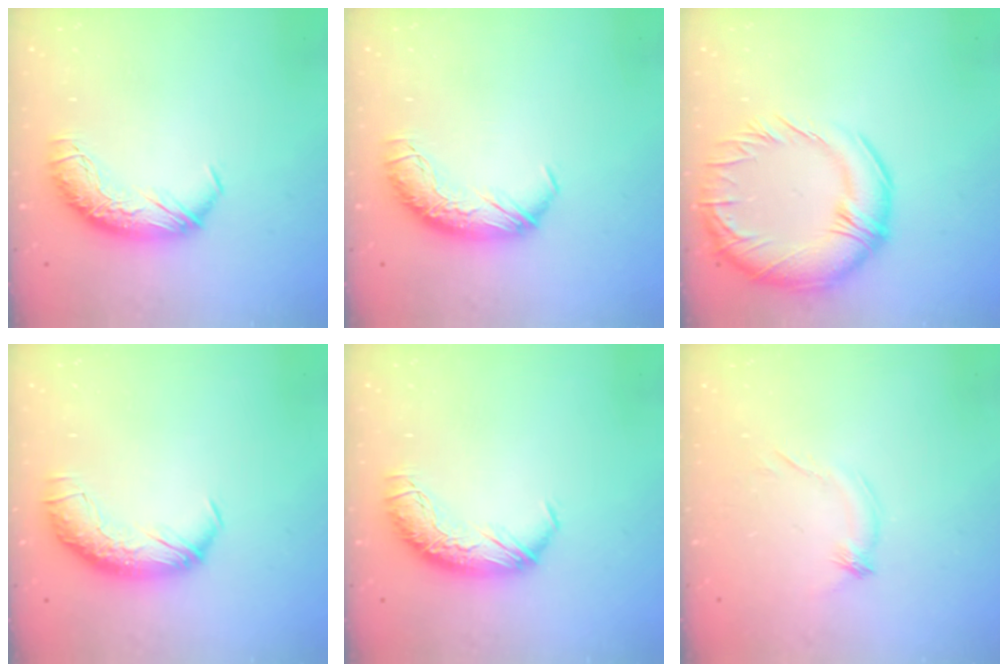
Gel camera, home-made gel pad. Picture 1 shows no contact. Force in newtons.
{"total": 0.0}
{"total": 8.1, "press": 7.8, "slide": 2.2}
{"total": 2.4, "press": 1.1, "slide": 2.2}
{"total": 0.0}
{"total": 5.3, "press": 5.1, "slide": 1.3}